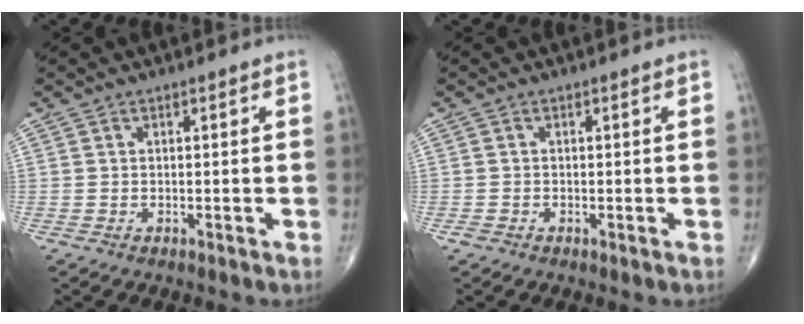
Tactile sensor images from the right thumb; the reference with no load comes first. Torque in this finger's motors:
{"motor_torque": [0.29, -0.28, 0.10, 0.05, 0.04]}